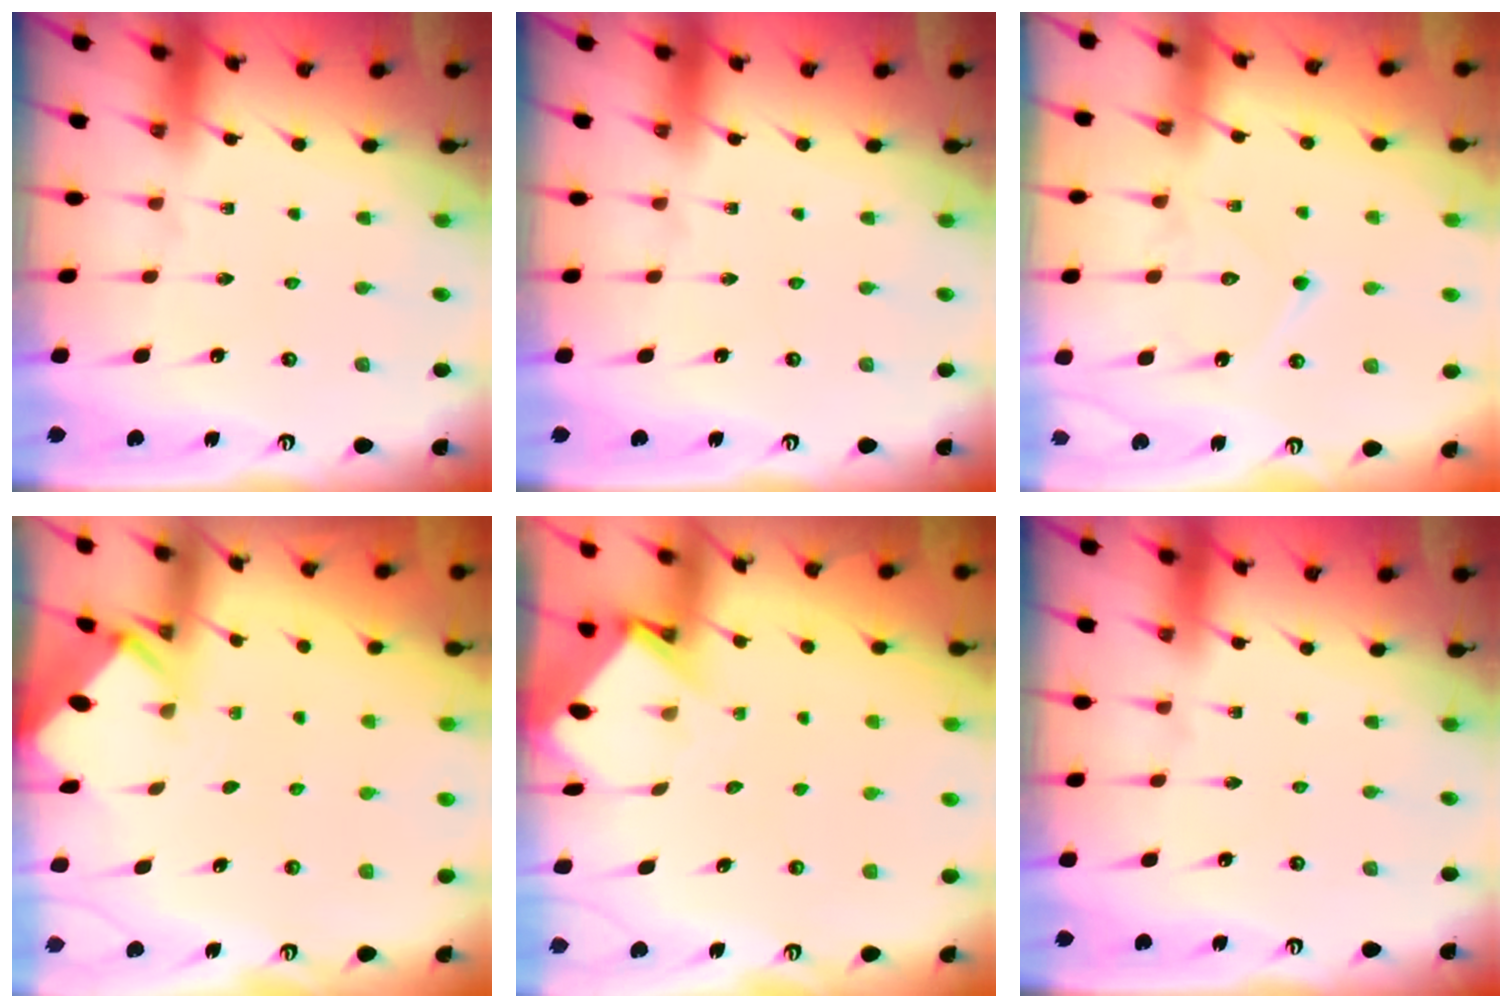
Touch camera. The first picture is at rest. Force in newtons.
{"total": 0.0}
{"total": 10.5, "press": 10.5, "slide": 0.8}
{"total": 2.1, "press": 2.1, "slide": 0.0}
{"total": 4.0, "press": 4.0, "slide": 0.3}
{"total": 0.0}